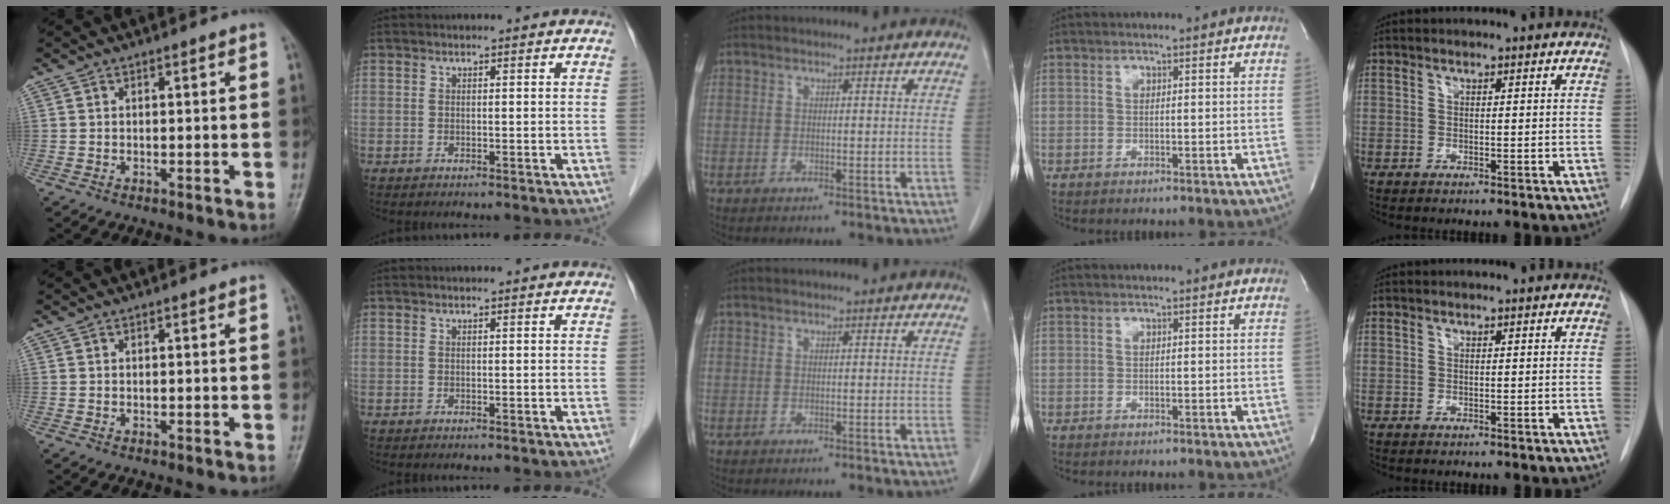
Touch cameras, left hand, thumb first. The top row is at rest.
{}